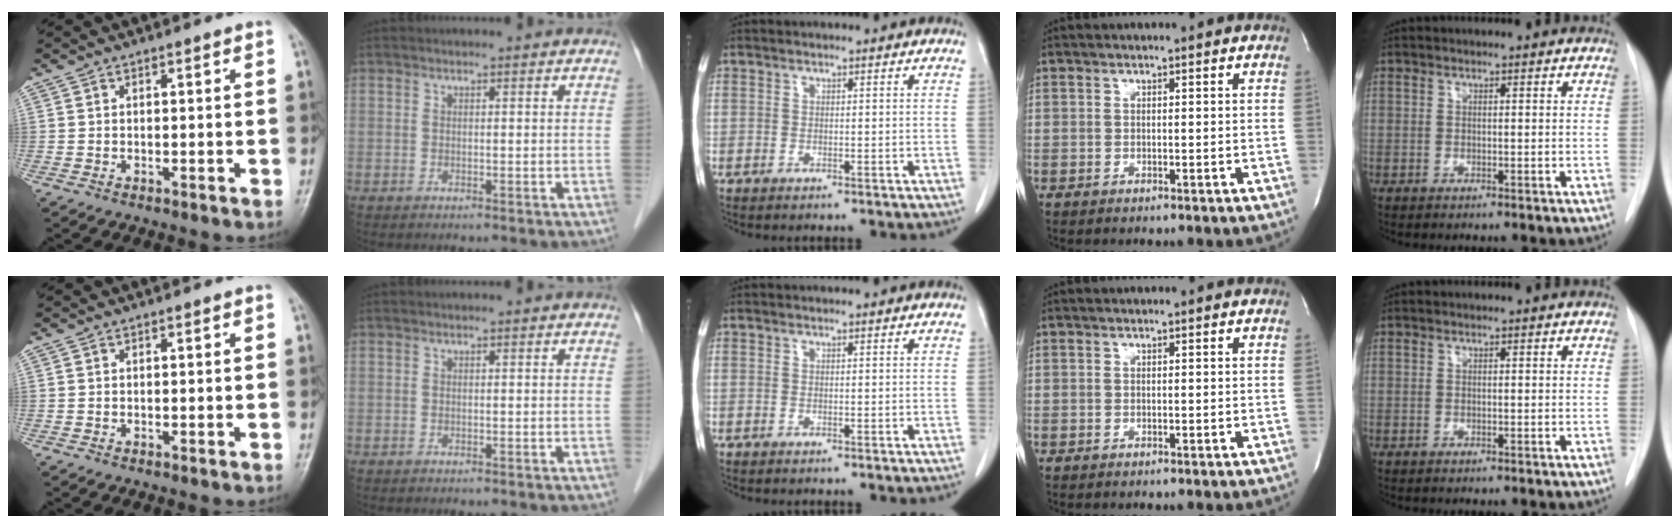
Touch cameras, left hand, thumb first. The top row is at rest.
{}